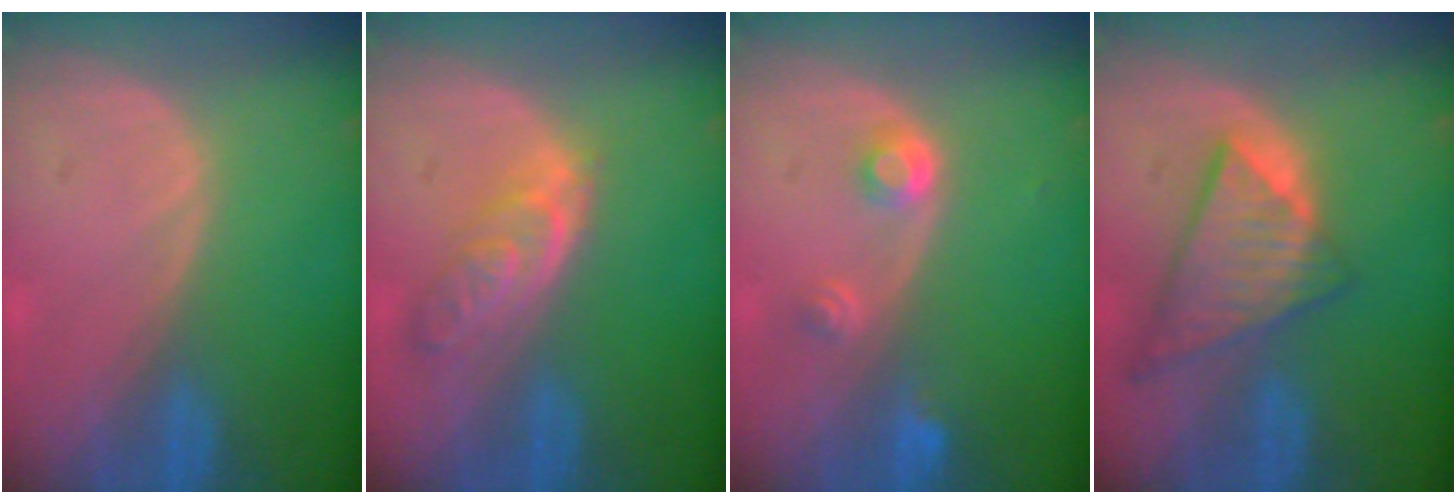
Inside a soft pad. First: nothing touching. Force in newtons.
{"total": 5.0, "press": 4.9, "slide": 0.4}
{"total": 2.9, "press": 2.7, "slide": 1.0}
{"total": 8.9, "press": 7.8, "slide": 4.5}